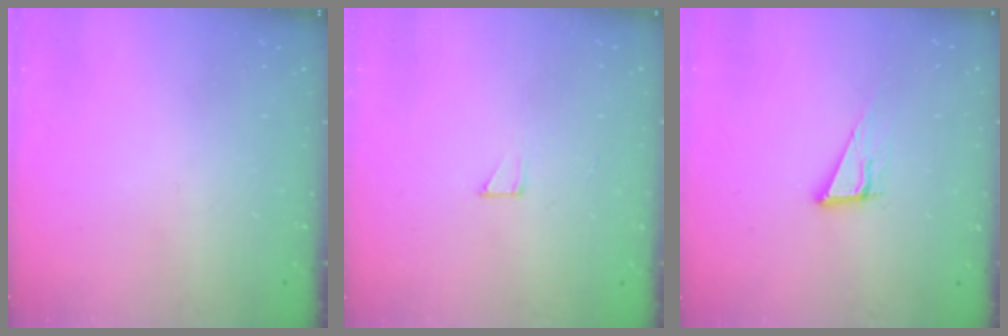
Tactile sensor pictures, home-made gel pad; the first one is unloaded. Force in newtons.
{"total": 1.9, "press": 1.9, "slide": 0.1}
{"total": 7.6, "press": 7.3, "slide": 2.3}